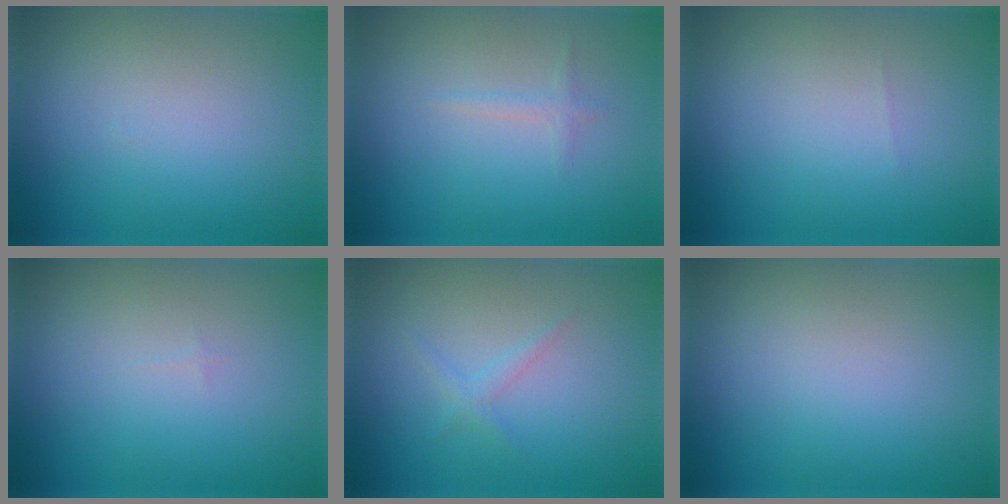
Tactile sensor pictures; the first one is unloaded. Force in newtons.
{"total": 0.8, "press": 0.8, "slide": 0.1}
{"total": 0.0}
{"total": 0.0}
{"total": 1.1, "press": 1.1, "slide": 0.0}
{"total": 0.0}